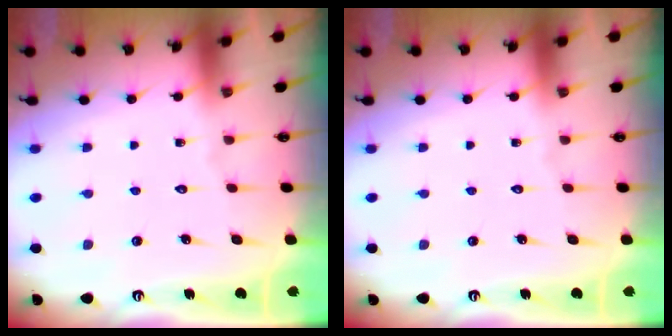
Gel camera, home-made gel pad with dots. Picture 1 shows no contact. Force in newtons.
{"total": 0.0}